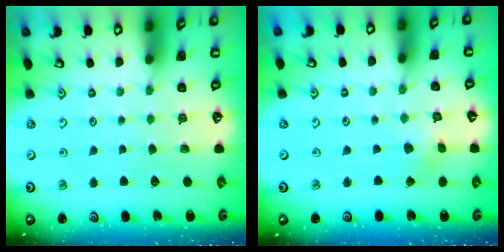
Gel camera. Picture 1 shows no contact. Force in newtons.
{"total": 2.4, "press": 2.4, "slide": 0.3}